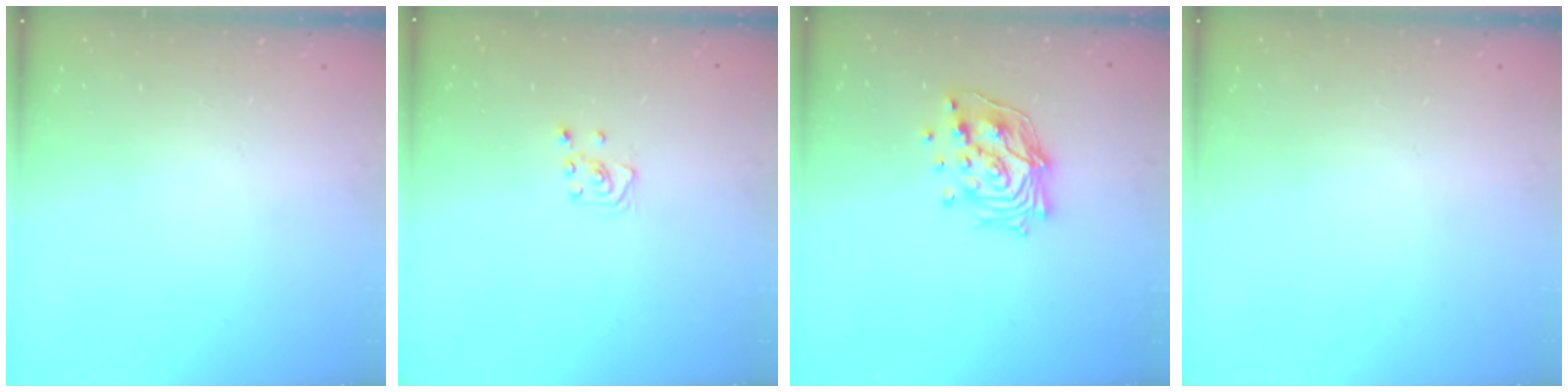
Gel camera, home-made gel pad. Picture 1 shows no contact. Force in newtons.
{"total": 3.0, "press": 2.9, "slide": 0.3}
{"total": 15.0, "press": 14.9, "slide": 2.0}
{"total": 0.0}